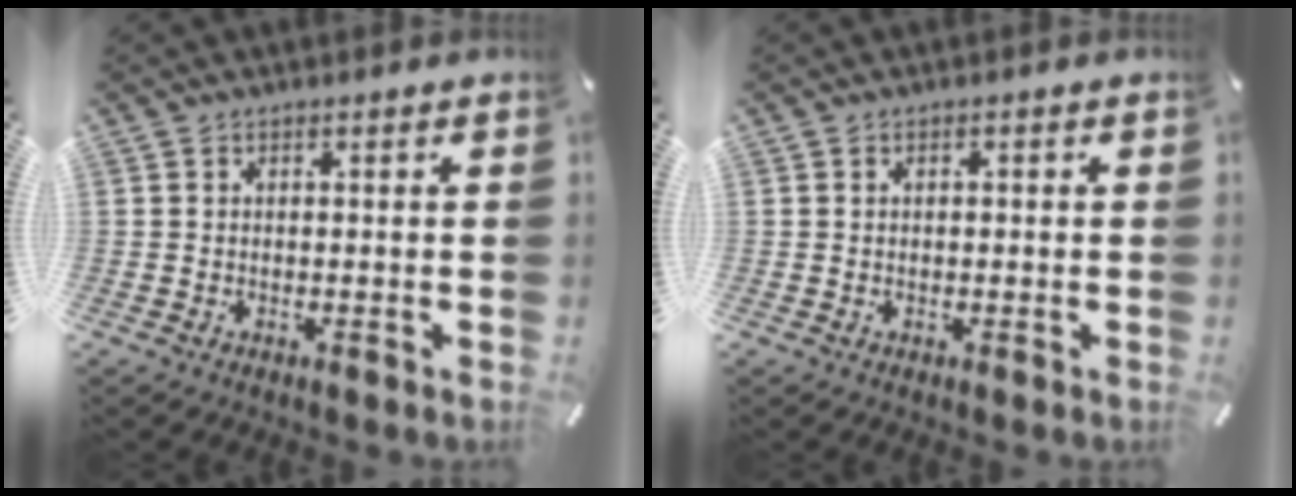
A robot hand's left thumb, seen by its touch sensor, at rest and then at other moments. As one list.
[{"total": 0.6, "force": [0.0, 0.4, 0.5], "torque": [-0.010, 0.001, -0.001]}]